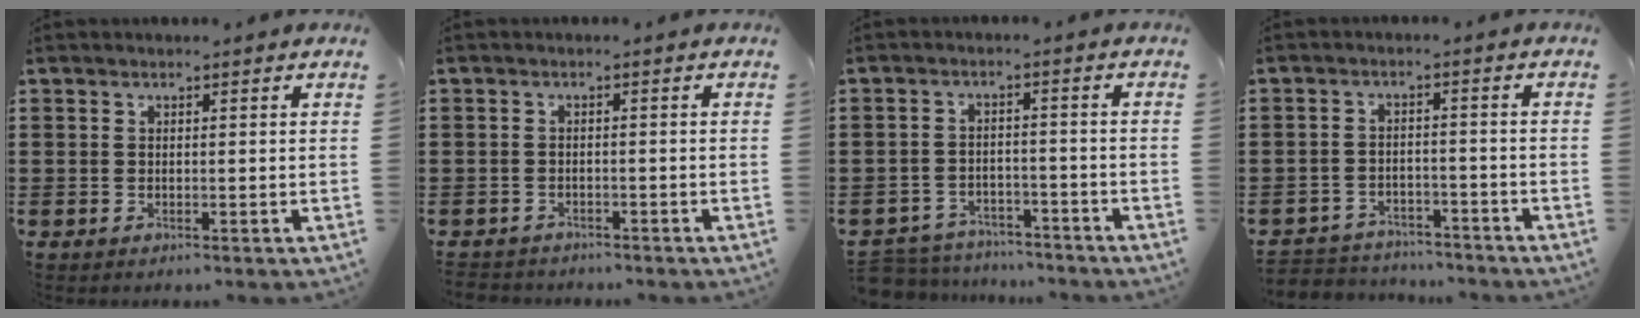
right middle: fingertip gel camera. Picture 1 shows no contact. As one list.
[{"total": 1.8, "force": [-1.7, 0.5, -0.4], "torque": [0.001, 0.002, -0.041]}, {"total": 4.8, "force": [-4.7, 1.0, -0.1], "torque": [-0.016, 0.007, -0.104]}, {"total": 3.7, "force": [-3.7, 0.7, -0.3], "torque": [-0.003, 0.003, -0.081]}]